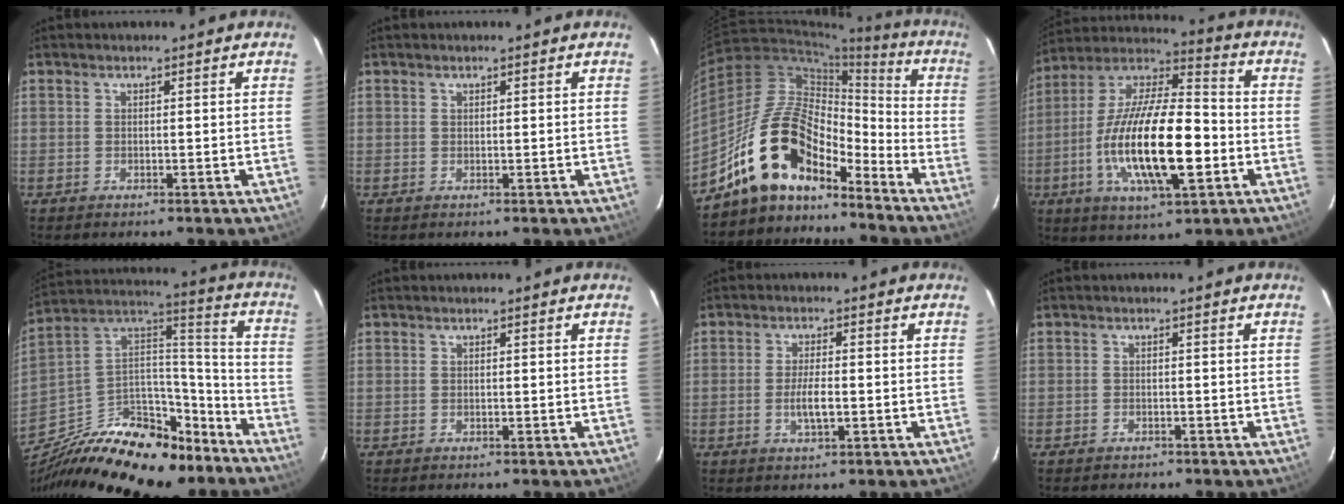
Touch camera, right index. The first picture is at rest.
{"total": 0.0}
{"total": 16.9, "force": [-13.1, 7.3, 7.9], "torque": [-0.147, 0.023, -0.239]}
{"total": 21.9, "force": [-5.3, 7.1, 20.1], "torque": [-0.383, -0.010, -0.099]}
{"total": 28.0, "force": [-20.0, 12.8, 14.8], "torque": [-0.277, 0.029, -0.305]}
{"total": 0.0}
{"total": 4.2, "force": [-0.9, 1.2, 3.9], "torque": [-0.077, -0.003, -0.016]}
{"total": 1.1, "force": [-0.9, 0.7, 0.0], "torque": [-0.003, 0.003, -0.012]}